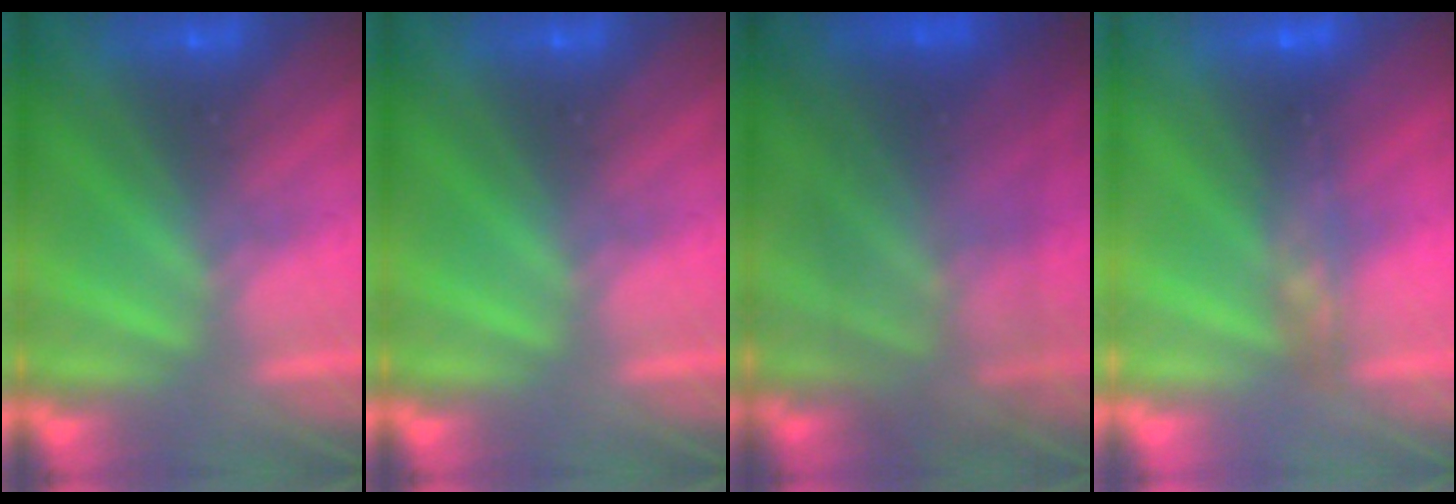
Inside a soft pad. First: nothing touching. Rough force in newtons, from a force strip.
{"total": 0.0}
{"total": 5.5}
{"total": 4.4}